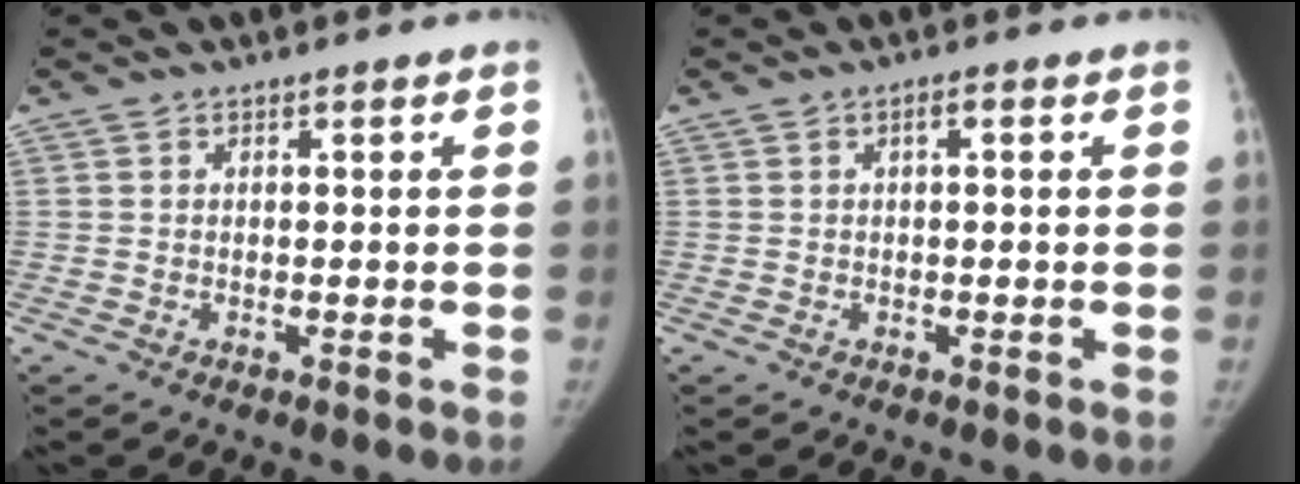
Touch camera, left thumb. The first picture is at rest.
{"total": 1.3, "force": [0.3, 0.5, 1.2], "torque": [-0.020, 0.004, 0.001]}